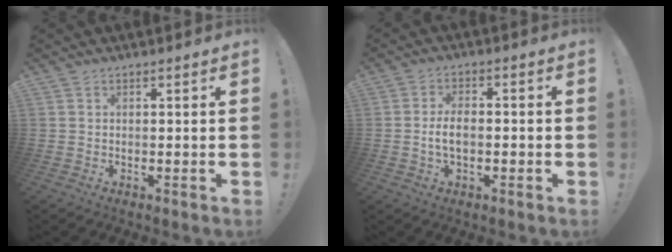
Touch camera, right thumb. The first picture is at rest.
{"total": 5.2, "force": [-1.0, 2.7, 4.4], "torque": [-0.079, 0.006, -0.021]}